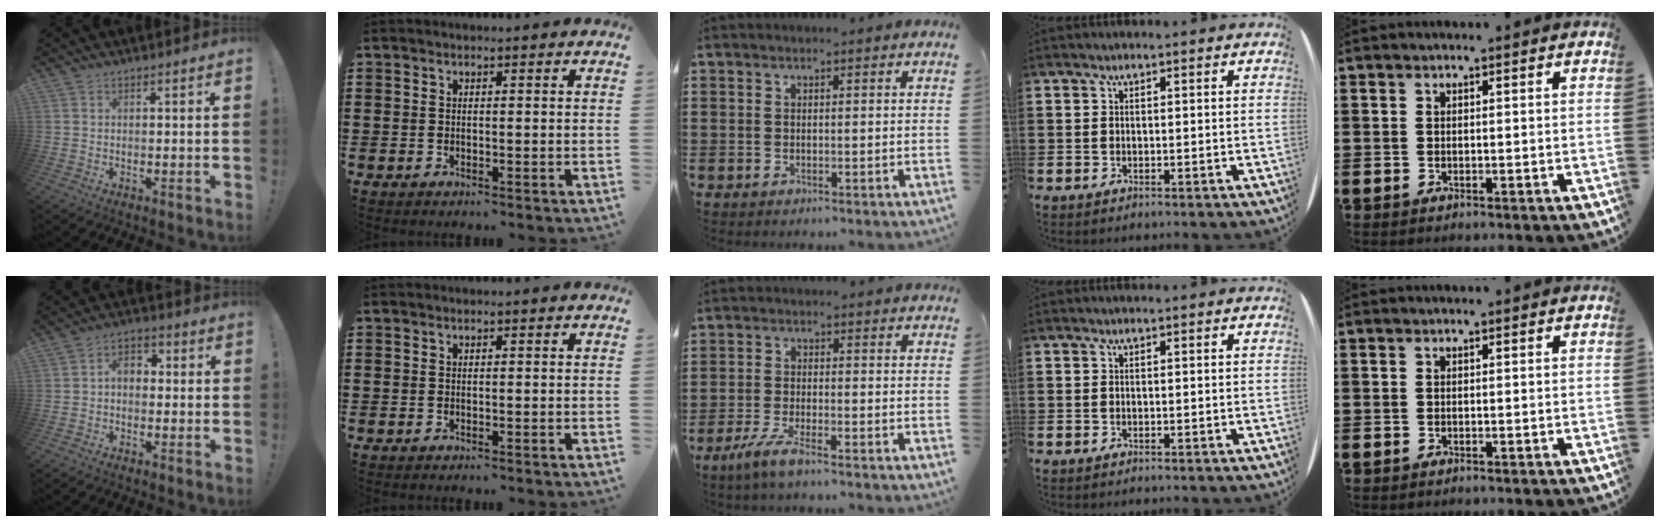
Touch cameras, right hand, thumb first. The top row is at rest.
{"thumb": {"total": 4.7, "force": [-0.1, 3.4, 3.3], "torque": [-0.055, 0.008, -0.003]}, "middle": {"total": 4.2, "force": [-3.0, 0.1, 3.0], "torque": [-0.078, -0.016, -0.059]}}